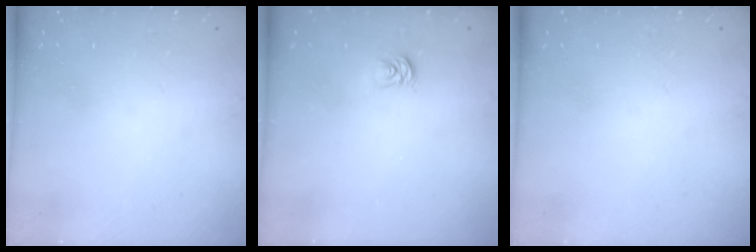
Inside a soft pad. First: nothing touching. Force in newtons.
{"total": 2.6, "press": 2.6, "slide": 0.3}
{"total": 0.0}